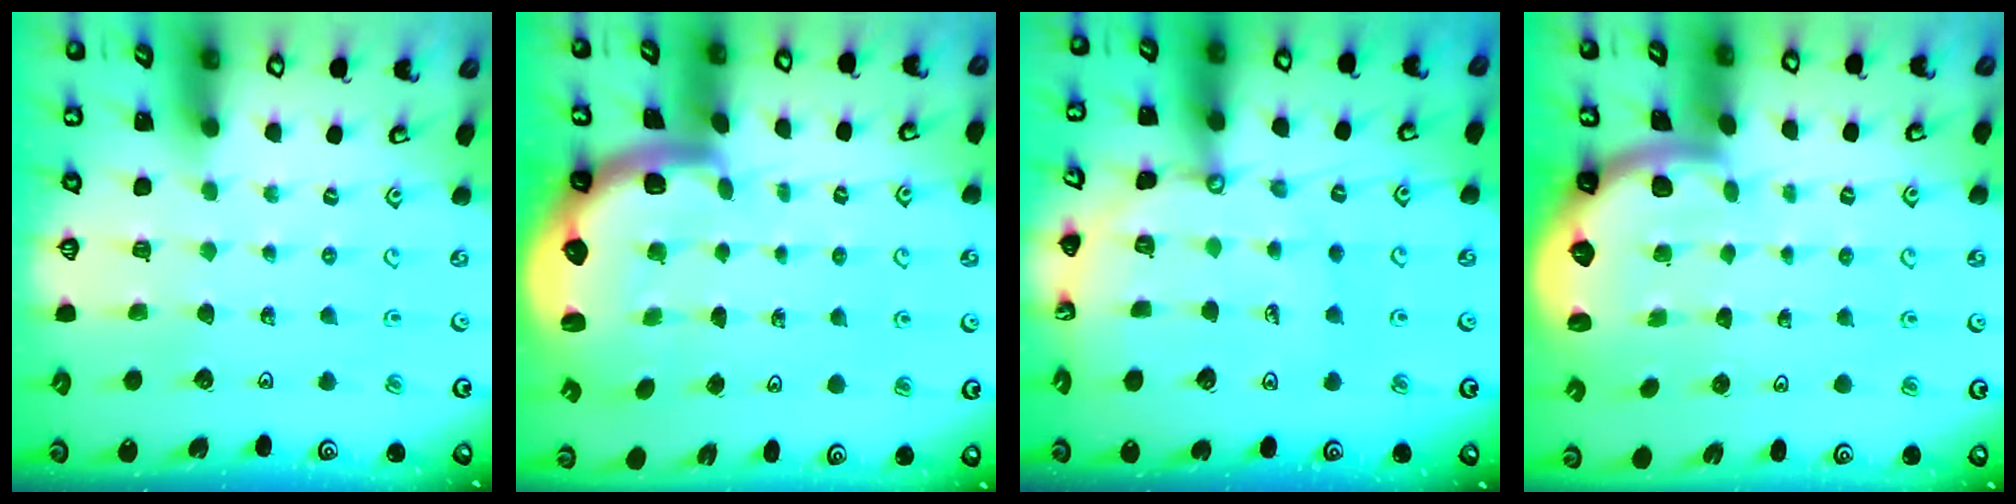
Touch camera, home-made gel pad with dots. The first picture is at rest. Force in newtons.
{"total": 2.8, "press": 2.5, "slide": 1.4}
{"total": 12.9, "press": 12.8, "slide": 1.6}
{"total": 1.6, "press": 1.6, "slide": 0.1}